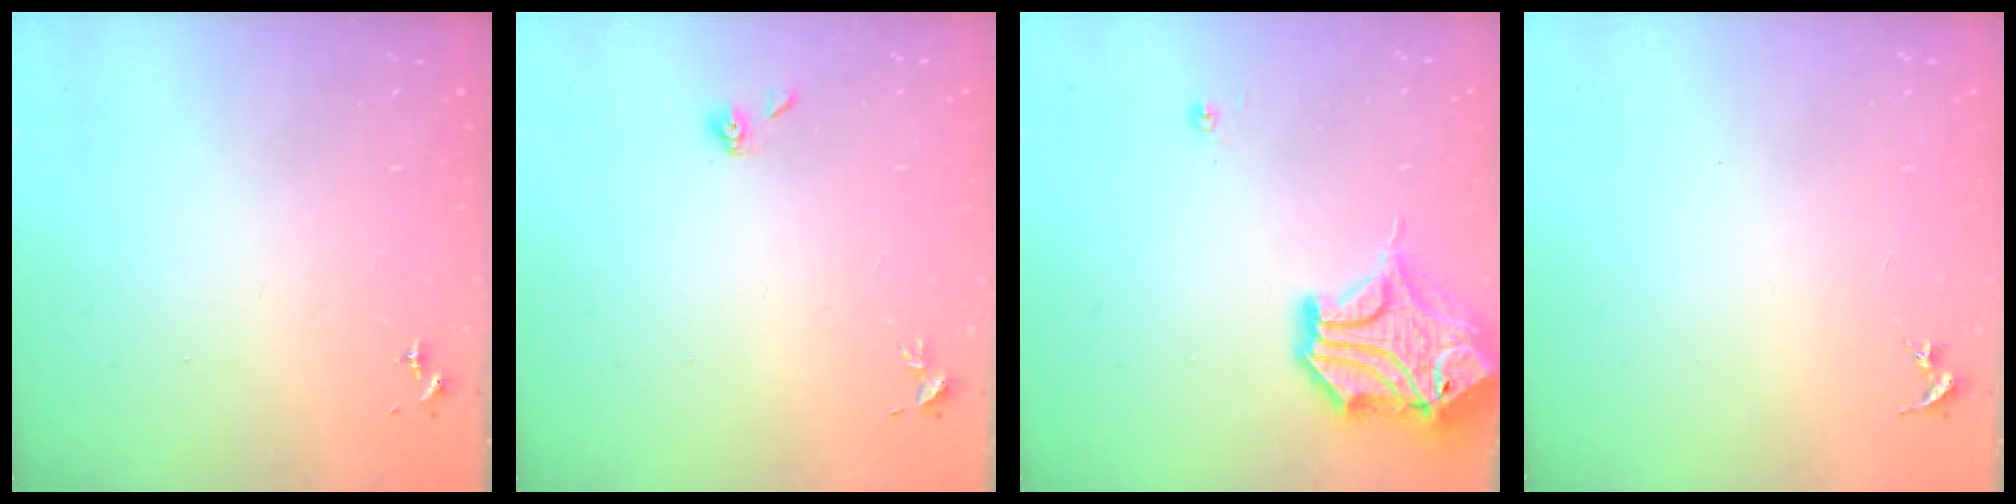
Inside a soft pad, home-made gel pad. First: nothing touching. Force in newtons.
{"total": 5.3, "press": 5.2, "slide": 1.1}
{"total": 18.1, "press": 17.9, "slide": 2.5}
{"total": 0.0}